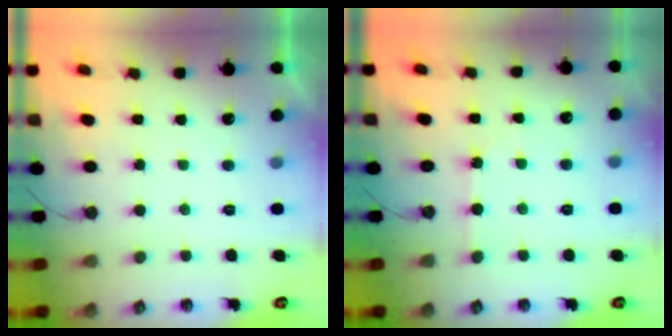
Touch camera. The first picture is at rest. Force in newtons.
{"total": 0.9, "press": 0.9, "slide": 0.1}